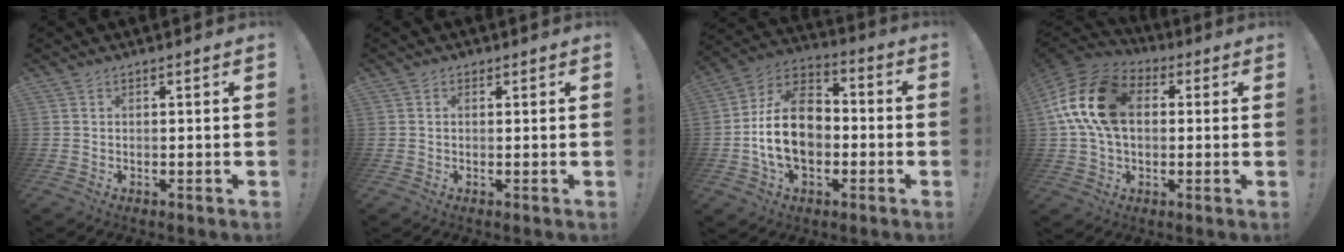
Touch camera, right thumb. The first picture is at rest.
{"total": 0.6, "force": [0.4, 0.4, 0.2], "torque": [0.004, -0.003, 0.005]}
{"total": 18.4, "force": [-2.1, 12.8, 13.1], "torque": [-0.217, 0.020, -0.028]}
{"total": 18.9, "force": [3.5, 12.6, 13.7], "torque": [-0.257, 0.015, 0.064]}